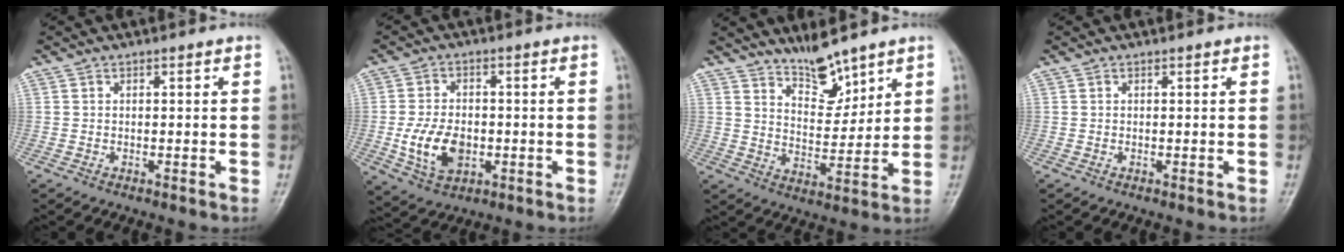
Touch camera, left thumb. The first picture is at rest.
{"total": 9.4, "force": [-1.8, 6.4, 6.7], "torque": [-0.109, 0.000, -0.025]}
{"total": 7.8, "force": [6.5, 2.5, 3.6], "torque": [-0.037, -0.058, 0.120]}
{"total": 0.0}